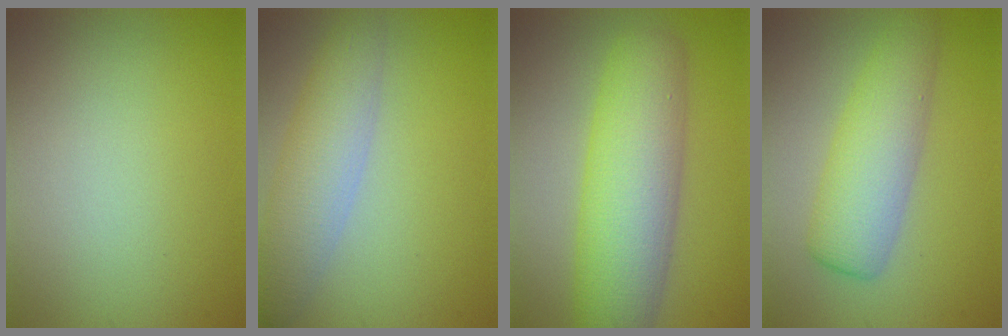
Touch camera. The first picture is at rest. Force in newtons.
{"total": 4.7, "press": 4.7, "slide": 0.3}
{"total": 8.4, "press": 8.4, "slide": 0.2}
{"total": 5.1, "press": 5.1, "slide": 0.1}